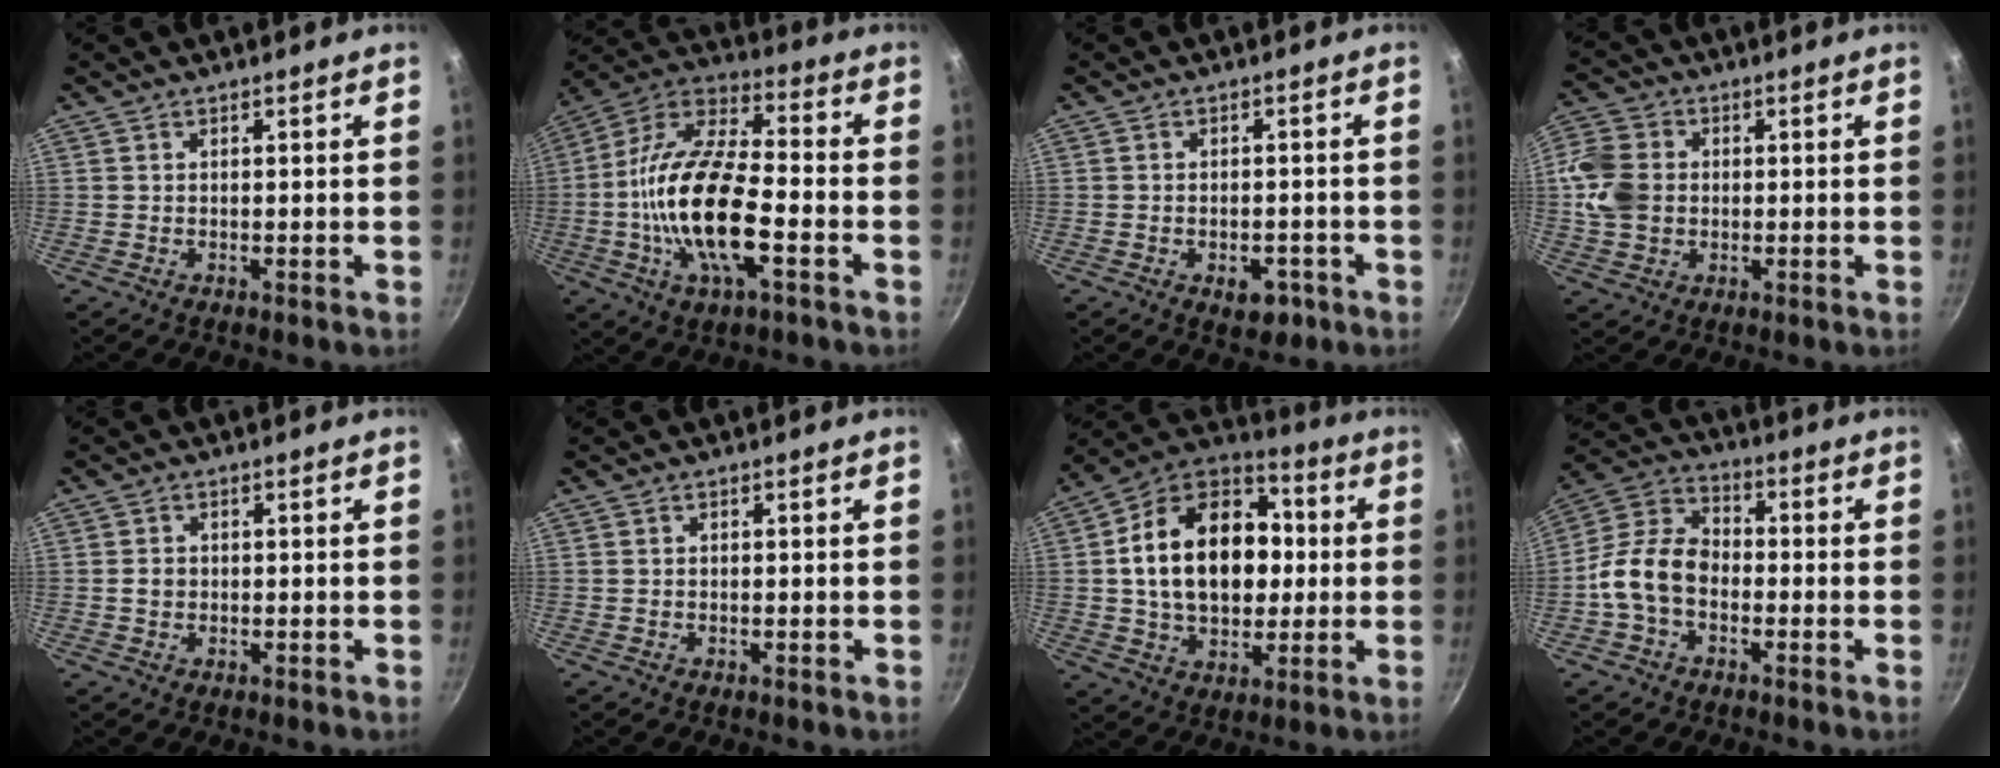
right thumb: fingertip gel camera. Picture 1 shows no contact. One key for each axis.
{"total": 20.3, "fx": -4.6, "fy": 8.1, "fz": 18.0, "tx": -0.339, "ty": 0.030, "tz": -0.104}
{"total": 4.5, "fx": -2.2, "fy": 2.7, "fz": 2.9, "tx": -0.023, "ty": 0.011, "tz": -0.022}
{"total": 10.6, "fx": 0.3, "fy": 8.6, "fz": 6.2, "tx": -0.113, "ty": 0.007, "tz": -0.007}
{"total": 1.8, "fx": -0.1, "fy": 1.6, "fz": 0.9, "tx": -0.009, "ty": 0.005, "tz": -0.003}
{"total": 0.0}
{"total": 22.7, "fx": 1.5, "fy": 16.0, "fz": 16.0, "tx": -0.239, "ty": 0.034, "tz": 0.018}
{"total": 11.0, "fx": -2.8, "fy": 7.7, "fz": 7.4, "tx": -0.117, "ty": 0.039, "tz": -0.075}